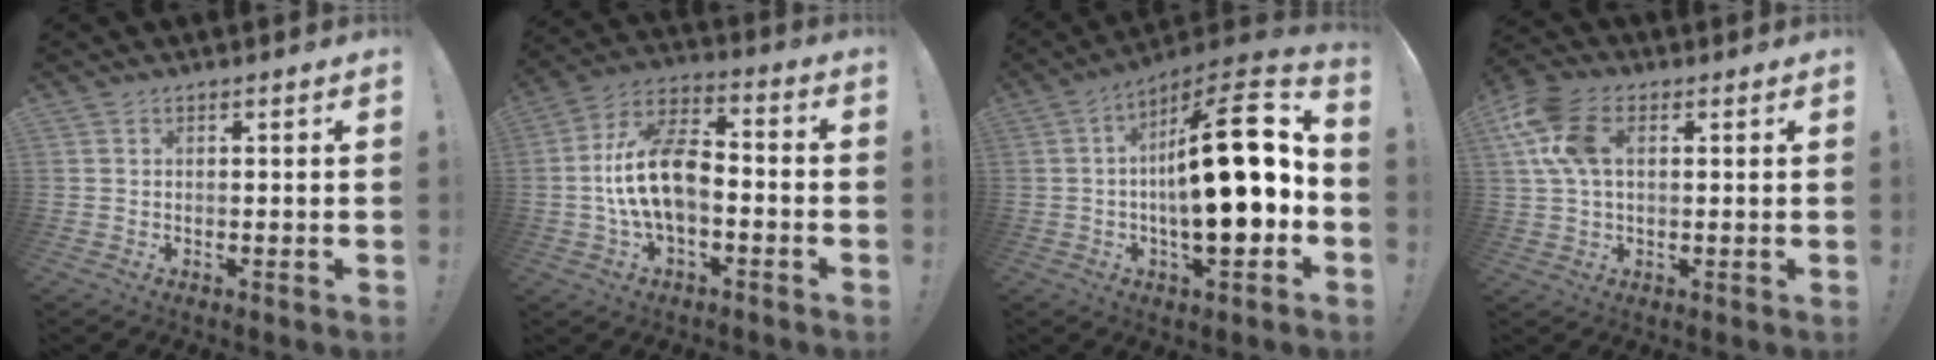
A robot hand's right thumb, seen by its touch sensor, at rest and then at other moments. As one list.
[{"total": 15.3, "force": [-2.2, 8.4, 12.5], "torque": [-0.240, 0.018, -0.034]}, {"total": 23.1, "force": [-0.4, 6.6, 22.2], "torque": [-0.331, -0.011, -0.013]}, {"total": 11.8, "force": [3.3, 7.2, 8.8], "torque": [-0.185, 0.007, 0.065]}]